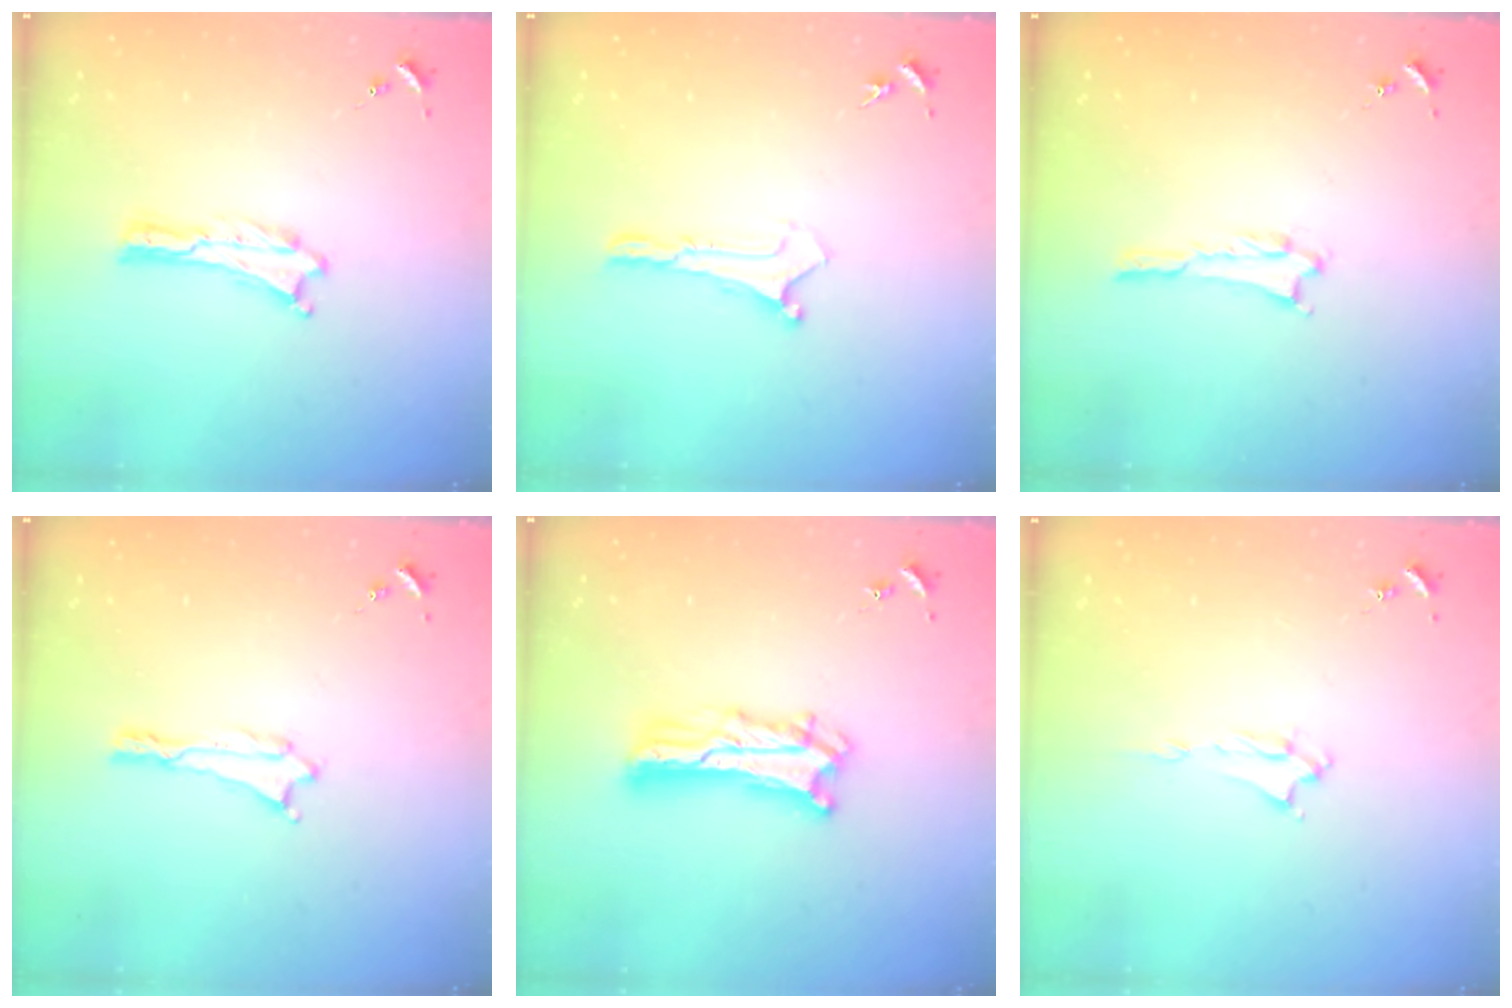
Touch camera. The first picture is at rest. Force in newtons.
{"total": 0.0}
{"total": 1.0, "press": 1.0, "slide": 0.2}
{"total": 0.0}
{"total": 7.3, "press": 7.3, "slide": 0.7}
{"total": 1.6, "press": 1.6, "slide": 0.2}